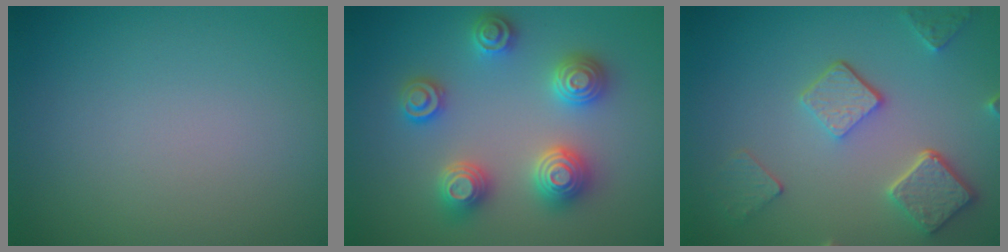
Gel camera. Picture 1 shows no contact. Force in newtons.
{"total": 4.7, "press": 4.7, "slide": 0.6}
{"total": 5.1, "press": 3.9, "slide": 3.2}